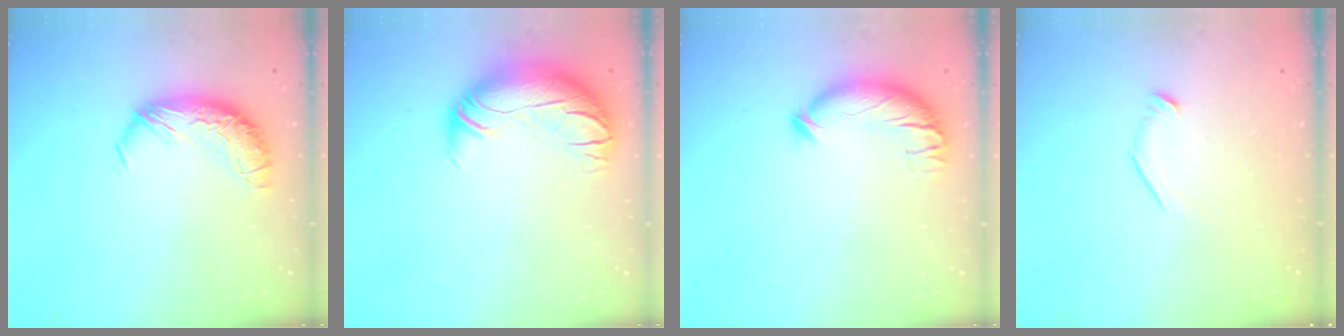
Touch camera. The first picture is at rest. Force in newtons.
{"total": 2.7, "press": 0.5, "slide": 2.7}
{"total": 4.4, "press": 4.2, "slide": 1.3}
{"total": 7.2, "press": 7.2, "slide": 0.8}